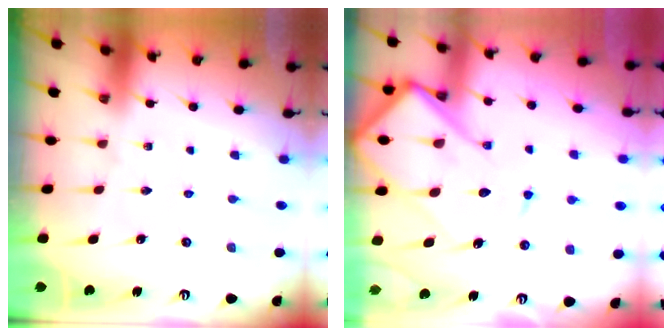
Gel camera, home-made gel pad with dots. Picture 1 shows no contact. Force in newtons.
{"total": 16.3, "press": 16.2, "slide": 1.7}